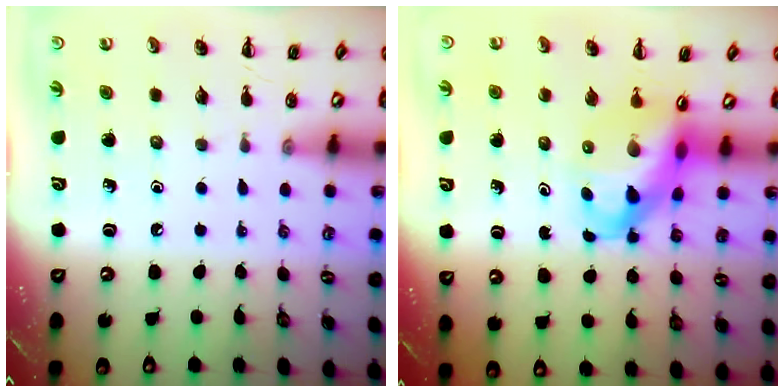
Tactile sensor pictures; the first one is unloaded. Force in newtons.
{"total": 10.5, "press": 10.0, "slide": 3.1}